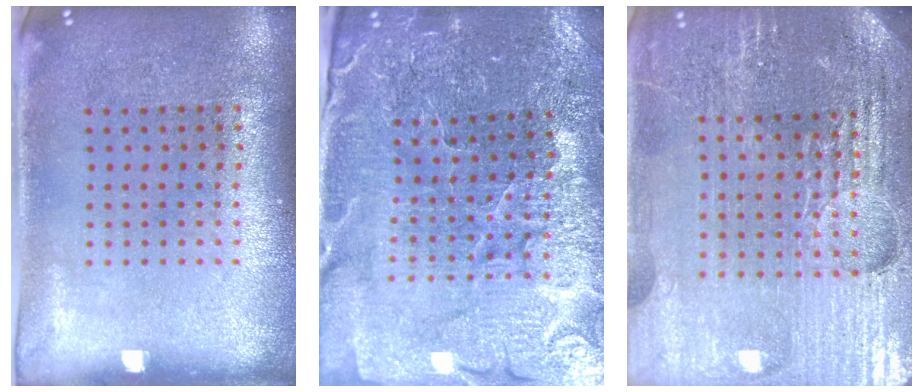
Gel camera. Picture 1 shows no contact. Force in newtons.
{"total": 3.9, "press": 3.8, "slide": 0.6}
{"total": 5.3, "press": 4.8, "slide": 2.1}